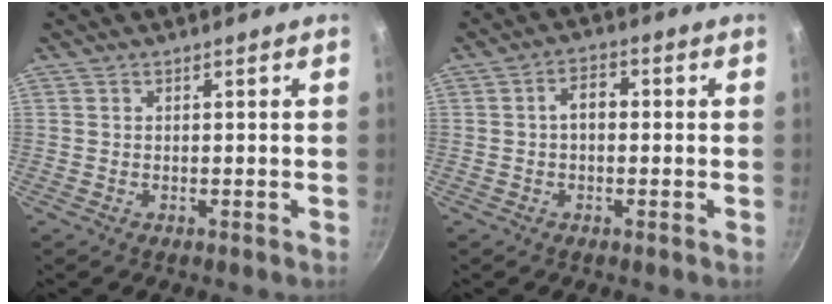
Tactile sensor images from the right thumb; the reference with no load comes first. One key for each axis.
{"total": 3.7, "fx": 0.0, "fy": 2.3, "fz": 2.9, "tx": -0.037, "ty": 0.017, "tz": -0.006}